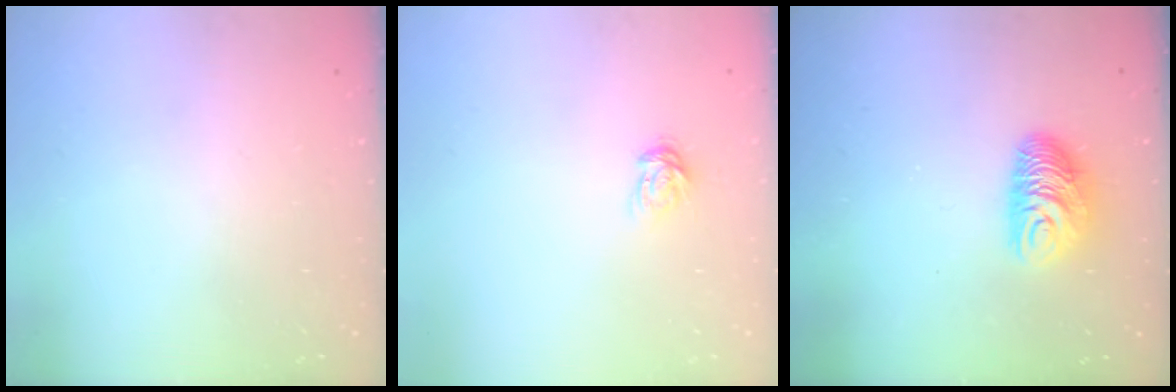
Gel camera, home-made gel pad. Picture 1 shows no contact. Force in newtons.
{"total": 5.3, "press": 5.3, "slide": 0.4}
{"total": 9.3, "press": 9.2, "slide": 0.6}